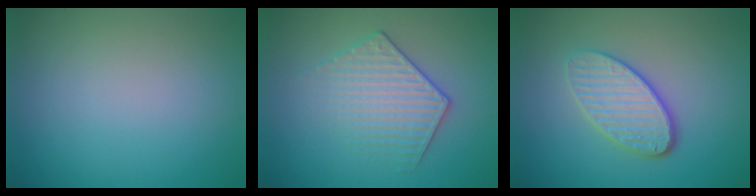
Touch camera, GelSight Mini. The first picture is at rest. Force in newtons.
{"total": 3.4, "press": 3.2, "slide": 1.2}
{"total": 4.0, "press": 3.3, "slide": 2.4}